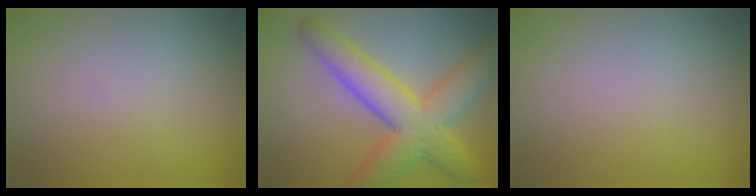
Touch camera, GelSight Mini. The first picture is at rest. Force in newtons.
{"total": 7.7, "press": 7.7, "slide": 0.2}
{"total": 0.0}